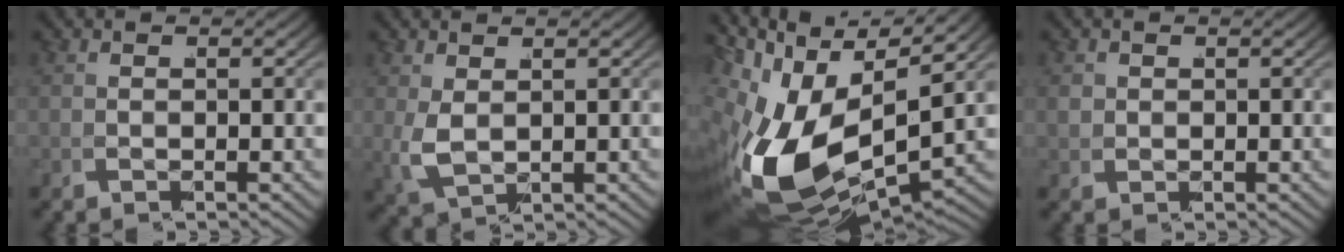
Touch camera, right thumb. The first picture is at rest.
{"total": 2.5, "force": [0.9, 1.3, 2.0], "torque": [-0.056, -0.011, 0.036]}
{"total": 14.8, "force": [-0.9, 8.7, 12.0], "torque": [-0.257, -0.057, 0.016]}
{"total": 1.8, "force": [0.7, 1.5, 0.7], "torque": [-0.019, -0.008, 0.020]}